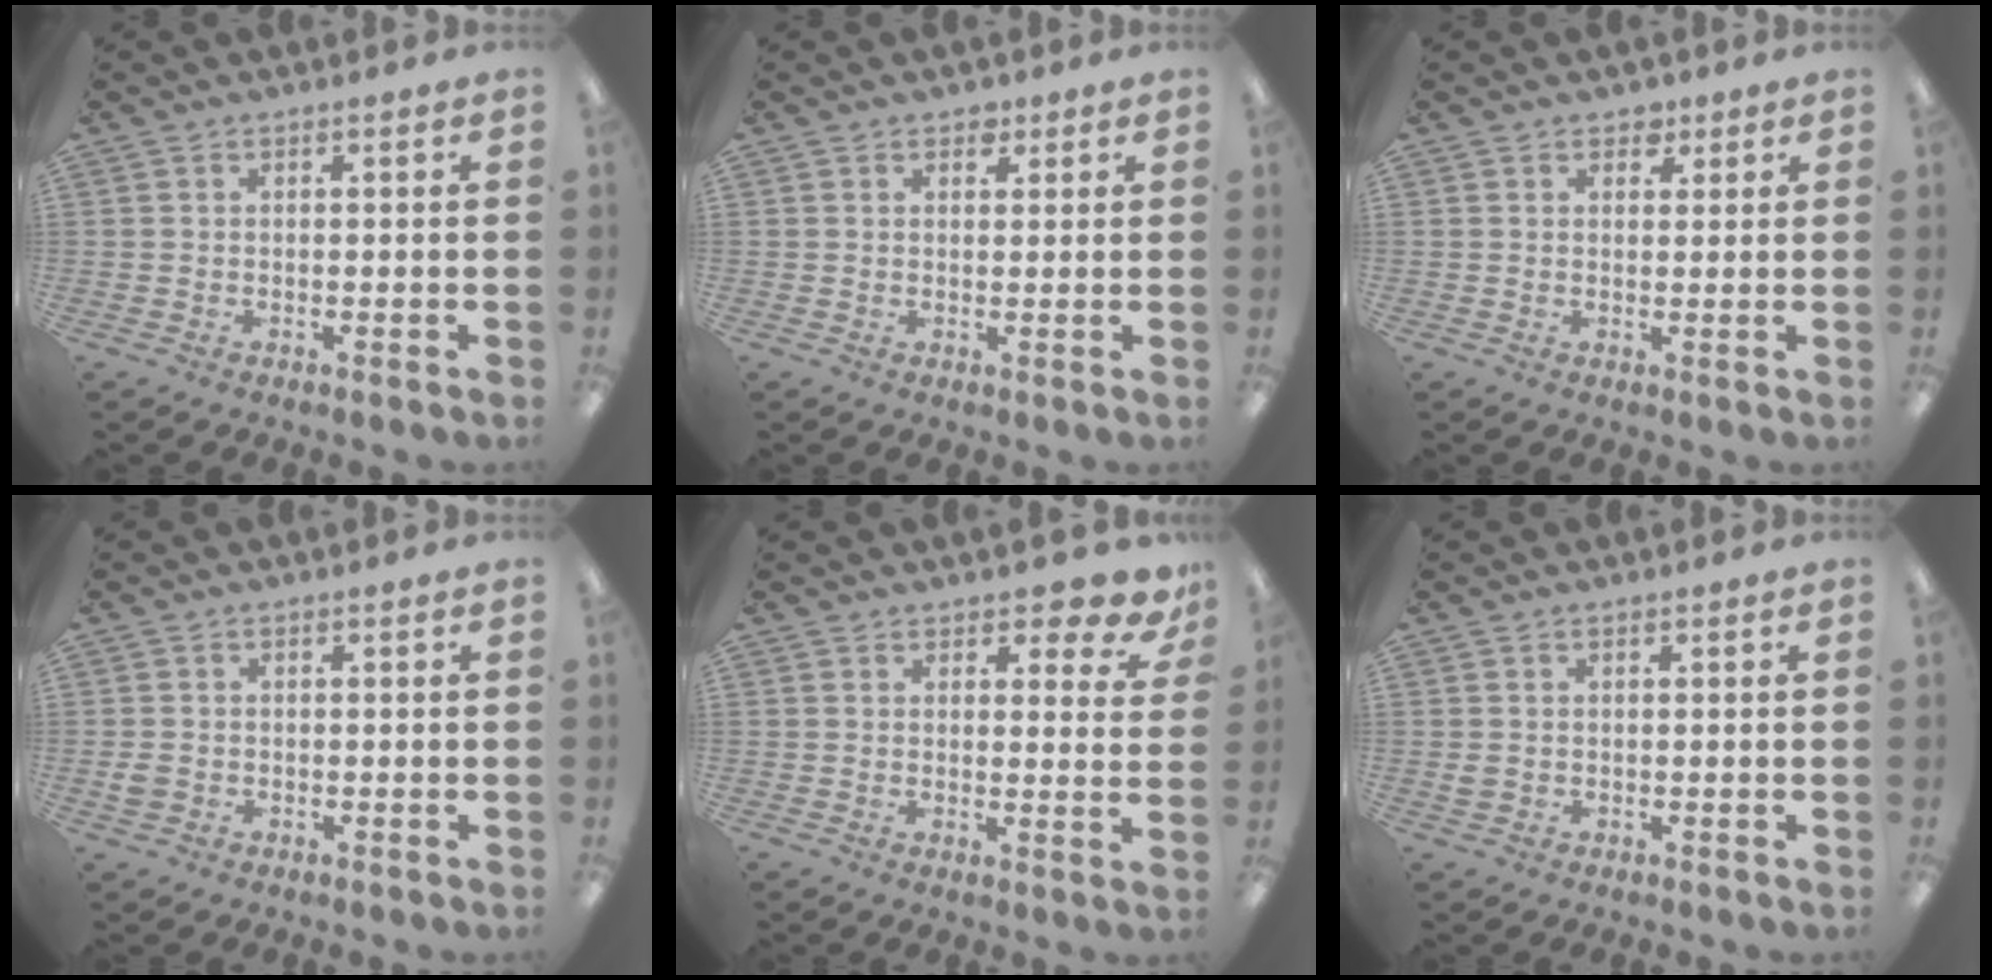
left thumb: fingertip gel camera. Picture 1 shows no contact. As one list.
[{"total": 2.4, "force": [1.7, 1.5, 0.8], "torque": [-0.001, -0.004, 0.027]}, {"total": 2.8, "force": [1.9, 1.9, 0.8], "torque": [0.006, -0.006, 0.030]}, {"total": 1.9, "force": [-0.1, 1.7, 0.8], "torque": [-0.014, 0.004, -0.002]}, {"total": 6.3, "force": [5.1, 2.2, 3.1], "torque": [-0.024, -0.032, 0.085]}, {"total": 1.2, "force": [0.5, 1.0, 0.5], "torque": [-0.010, 0.003, 0.009]}]